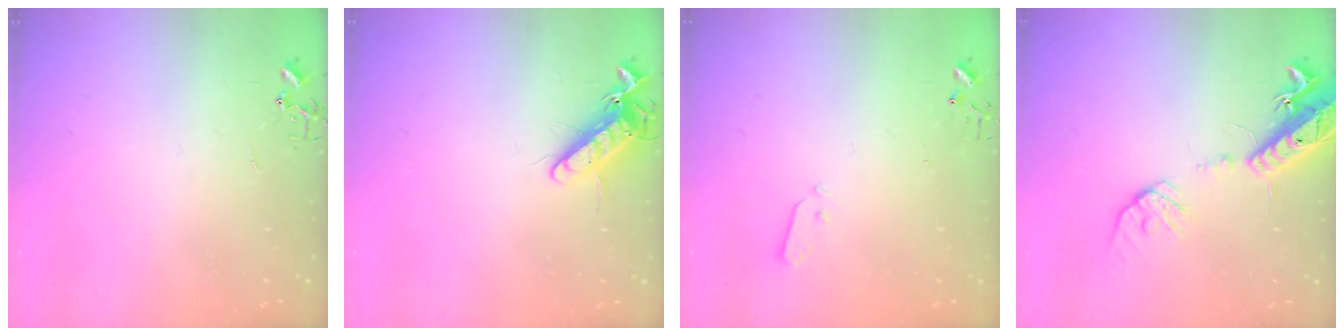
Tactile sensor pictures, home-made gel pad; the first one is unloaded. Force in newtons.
{"total": 11.7, "press": 11.6, "slide": 1.7}
{"total": 3.6, "press": 3.6, "slide": 0.2}
{"total": 16.0, "press": 15.7, "slide": 3.3}